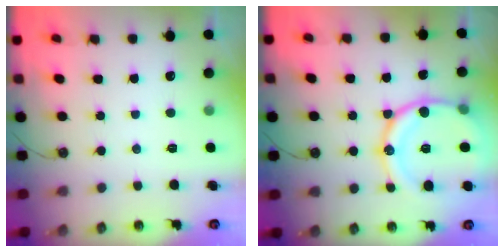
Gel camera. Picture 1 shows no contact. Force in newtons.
{"total": 18.8, "press": 18.4, "slide": 3.4}